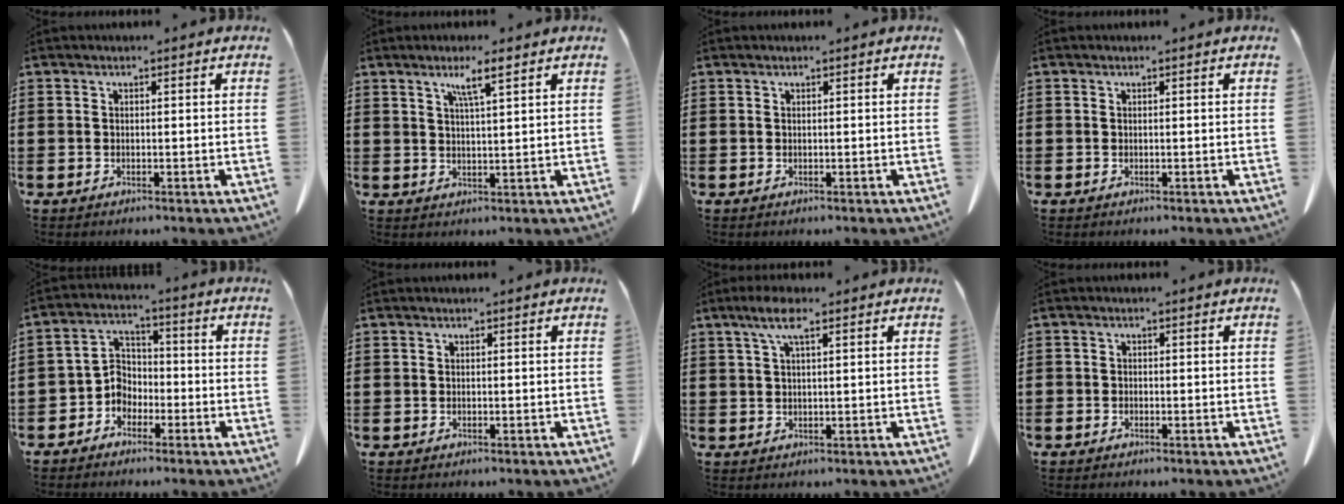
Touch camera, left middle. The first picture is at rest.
{"total": 4.0, "force": [2.7, 0.1, 3.0], "torque": [-0.056, -0.002, 0.044]}
{"total": 0.0}
{"total": 0.0}
{"total": 4.1, "force": [-2.6, 3.1, 0.9], "torque": [-0.035, 0.003, -0.060]}
{"total": 0.0}
{"total": 4.8, "force": [2.3, 1.2, 4.0], "torque": [-0.084, 0.007, 0.040]}
{"total": 0.8, "force": [-0.7, 0.4, 0.2], "torque": [-0.006, 0.000, -0.014]}